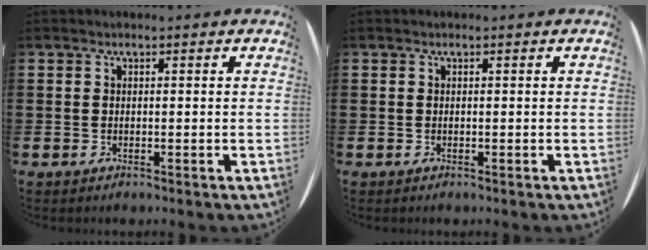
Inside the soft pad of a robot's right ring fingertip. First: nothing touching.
{"total": 0.0}